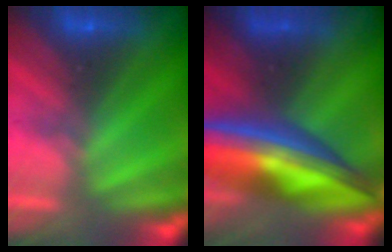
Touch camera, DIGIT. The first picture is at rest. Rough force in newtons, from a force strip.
{"total": 6.9}